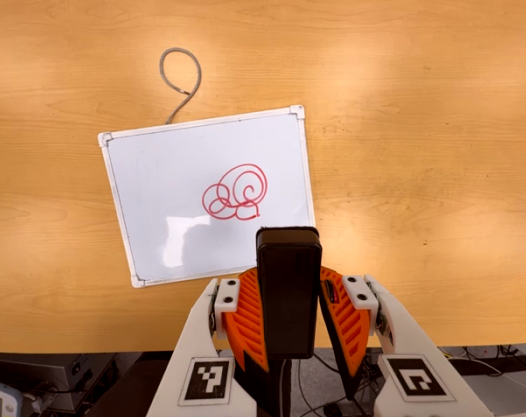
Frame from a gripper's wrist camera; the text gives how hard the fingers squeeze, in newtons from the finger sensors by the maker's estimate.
{"total": 8.0, "left": 6.7, "right": 9.3}